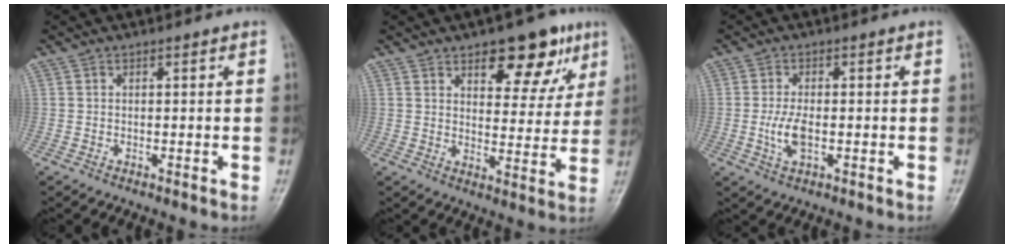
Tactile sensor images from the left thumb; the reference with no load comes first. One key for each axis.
{"total": 12.3, "fx": 7.0, "fy": 6.1, "fz": 8.0, "tx": -0.057, "ty": -0.031, "tz": 0.094}
{"total": 4.5, "fx": -0.9, "fy": 2.1, "fz": 3.9, "tx": -0.082, "ty": -0.001, "tz": -0.016}